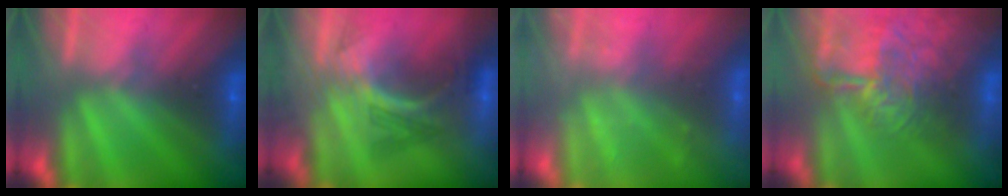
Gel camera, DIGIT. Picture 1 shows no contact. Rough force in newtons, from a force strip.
{"total": 3.0}
{"total": 2.4}
{"total": 9.2}